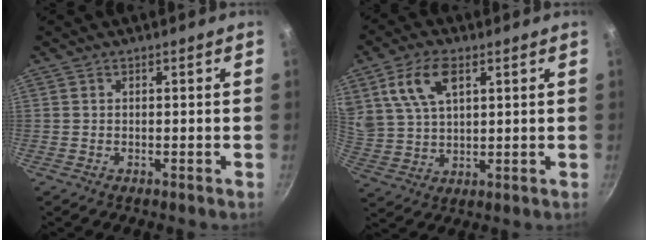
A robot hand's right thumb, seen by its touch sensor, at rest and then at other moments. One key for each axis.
{"total": 10.7, "fx": 4.7, "fy": 5.8, "fz": 7.6, "tx": -0.141, "ty": -0.009, "tz": 0.096}